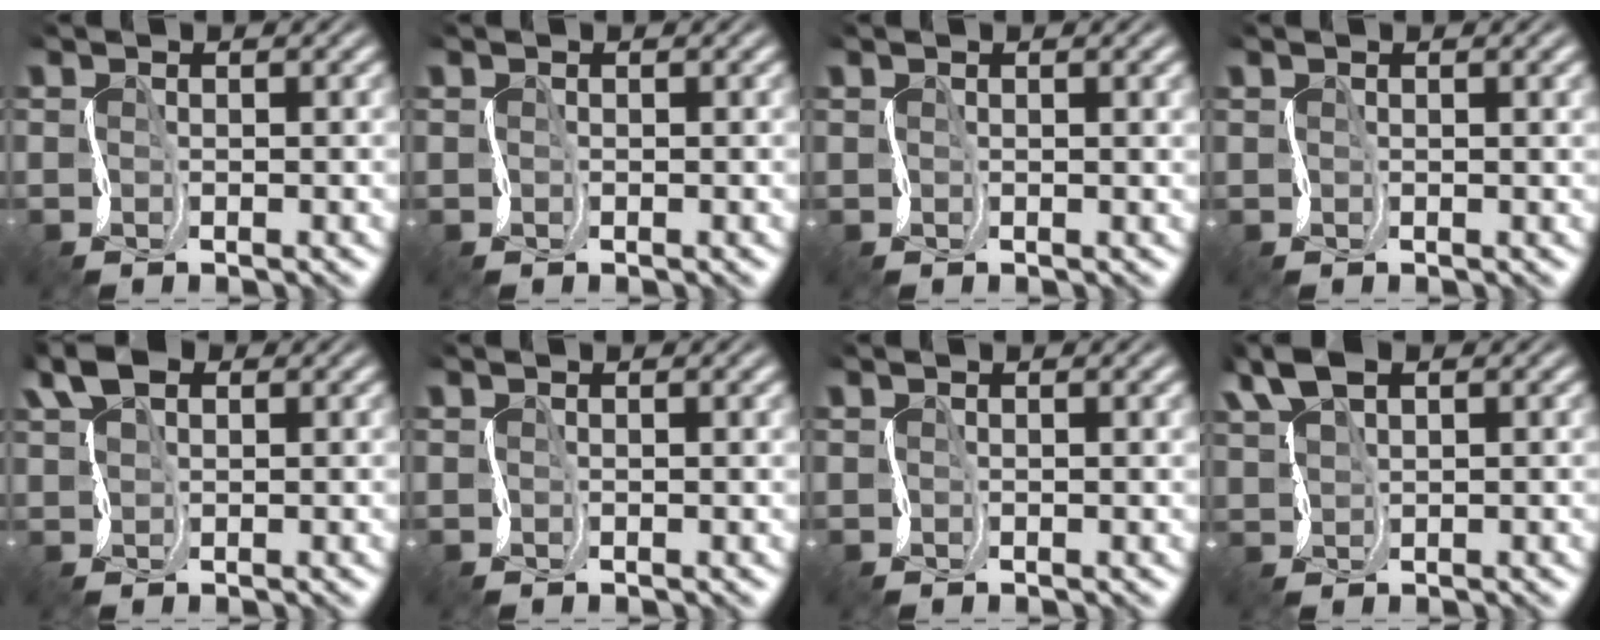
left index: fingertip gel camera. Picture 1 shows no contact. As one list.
[{"total": 0.0}, {"total": 2.5, "force": [1.5, 0.9, 1.8], "torque": [-0.026, 0.007, 0.021]}, {"total": 2.5, "force": [1.6, 0.9, 1.8], "torque": [-0.029, 0.007, 0.022]}, {"total": 3.3, "force": [1.8, 2.0, 1.8], "torque": [-0.043, 0.006, 0.034]}, {"total": 1.9, "force": [1.2, 0.6, 1.3], "torque": [-0.021, 0.004, 0.019]}, {"total": 2.2, "force": [1.3, 0.7, 1.5], "torque": [-0.025, 0.006, 0.020]}, {"total": 3.7, "force": [2.4, 1.8, 2.2], "torque": [-0.054, 0.015, 0.045]}]